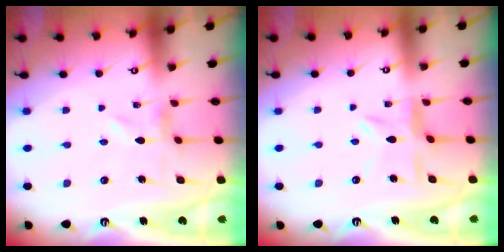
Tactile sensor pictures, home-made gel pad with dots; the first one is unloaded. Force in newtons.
{"total": 5.8, "press": 5.7, "slide": 0.6}